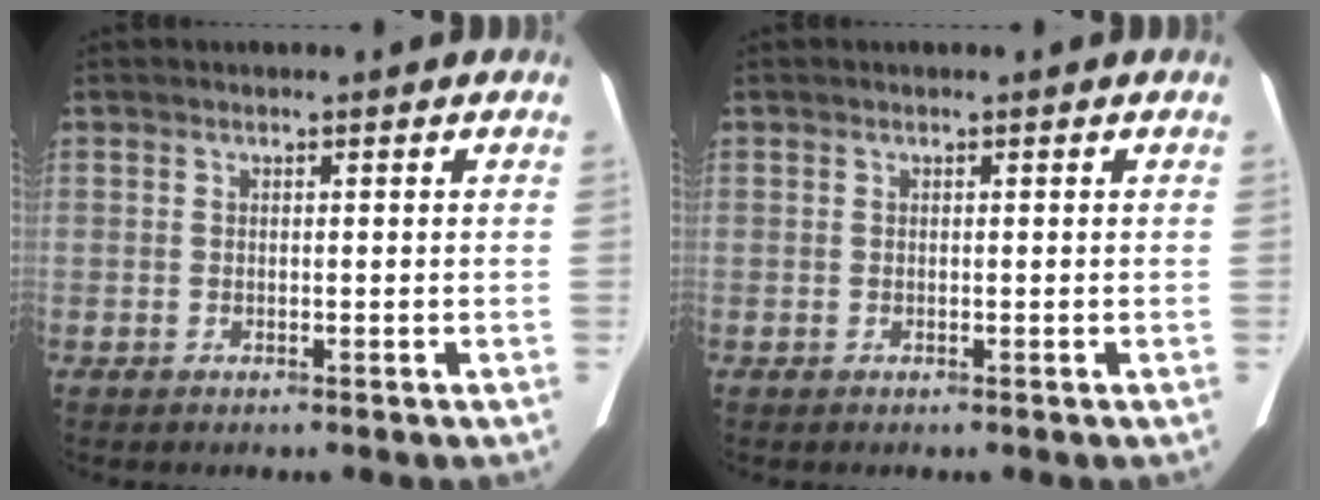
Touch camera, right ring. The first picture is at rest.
{"total": 0.0}